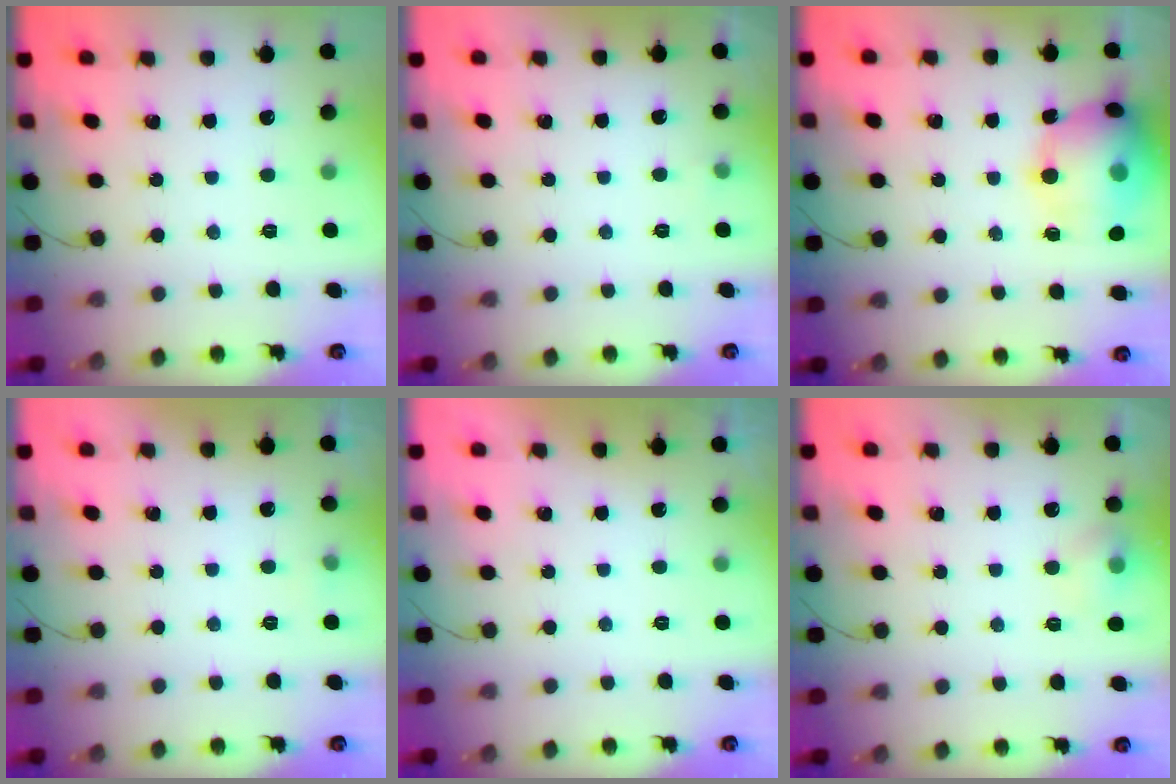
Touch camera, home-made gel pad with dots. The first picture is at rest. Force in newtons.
{"total": 2.8, "press": 2.5, "slide": 1.1}
{"total": 16.4, "press": 16.1, "slide": 3.3}
{"total": 3.6, "press": 3.4, "slide": 1.3}
{"total": 0.0}
{"total": 6.7, "press": 6.6, "slide": 1.4}